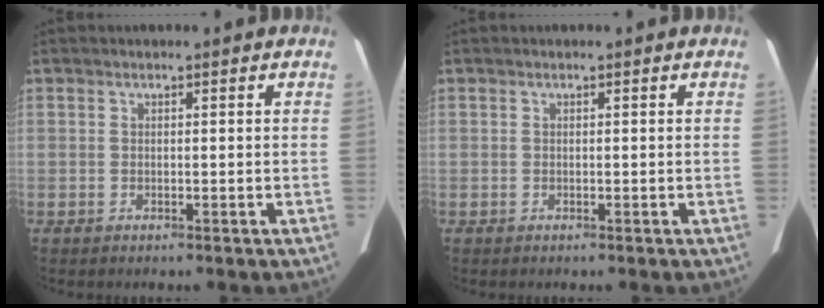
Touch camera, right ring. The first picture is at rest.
{"total": 0.0}